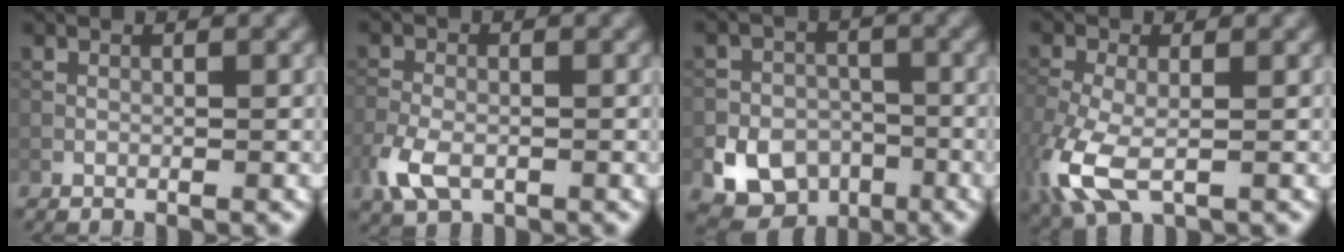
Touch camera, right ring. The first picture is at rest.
{"total": 3.8, "force": [-1.7, 2.2, 2.5], "torque": [-0.061, -0.009, -0.038]}
{"total": 8.3, "force": [-4.1, 6.7, 2.8], "torque": [-0.029, -0.021, -0.085]}
{"total": 7.1, "force": [-2.7, 3.7, 5.5], "torque": [-0.152, -0.018, -0.059]}